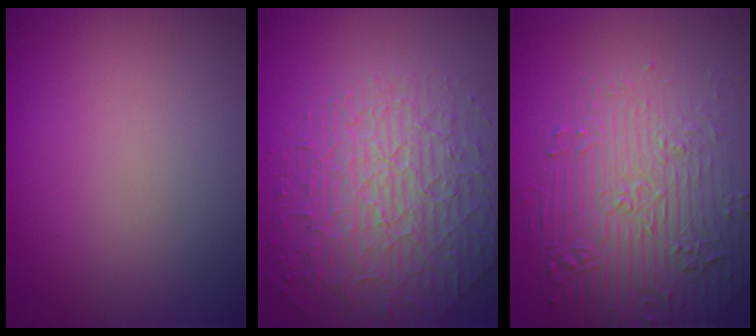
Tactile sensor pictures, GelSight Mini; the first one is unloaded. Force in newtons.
{"total": 6.4, "press": 5.4, "slide": 3.4}
{"total": 7.2, "press": 5.4, "slide": 4.8}